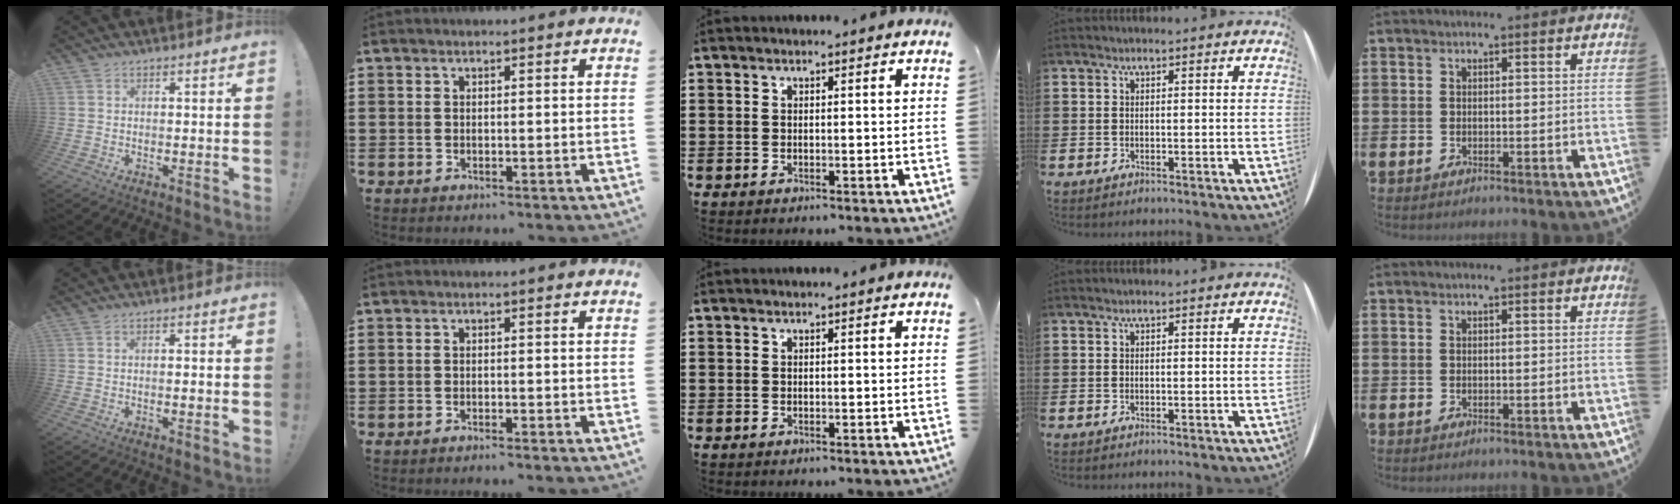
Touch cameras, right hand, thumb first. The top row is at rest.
{"thumb": {"total": 1.4, "force": [-0.5, -0.1, 1.3], "torque": [-0.020, -0.001, -0.010]}, "index": {"total": 0.9, "force": [-0.9, -0.1, 0.2], "torque": [-0.006, 0.000, -0.017]}}